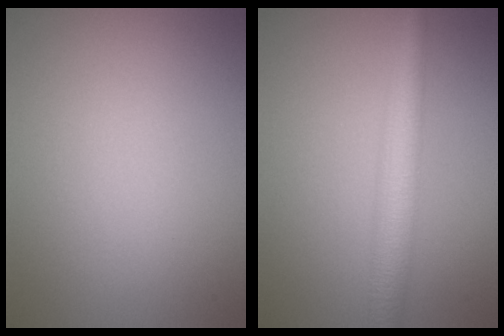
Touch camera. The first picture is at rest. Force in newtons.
{"total": 4.6, "press": 4.5, "slide": 0.2}